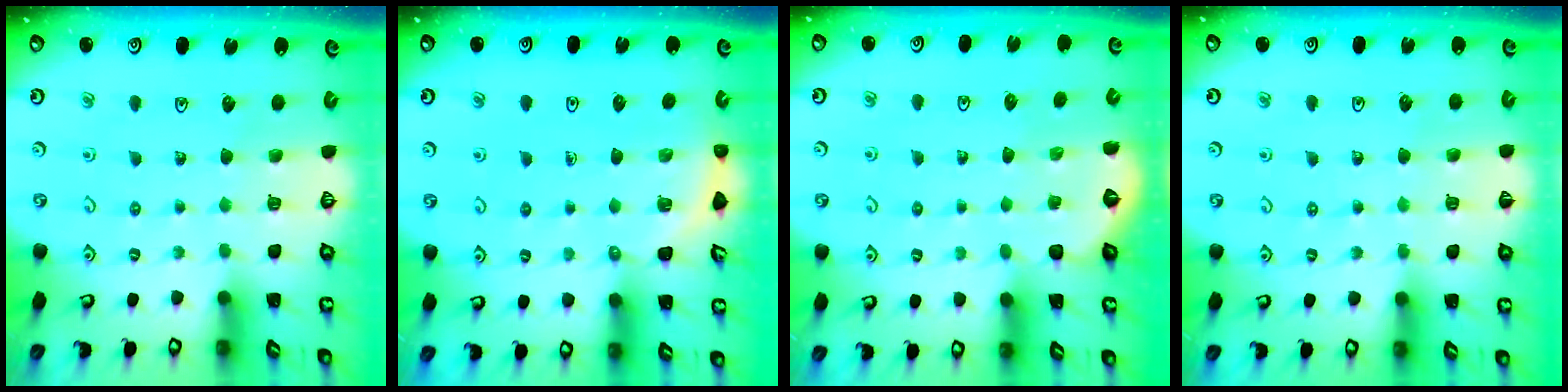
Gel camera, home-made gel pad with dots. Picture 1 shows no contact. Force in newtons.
{"total": 2.6, "press": 2.6, "slide": 0.2}
{"total": 2.0, "press": 2.0, "slide": 0.1}
{"total": 3.0, "press": 2.9, "slide": 0.6}